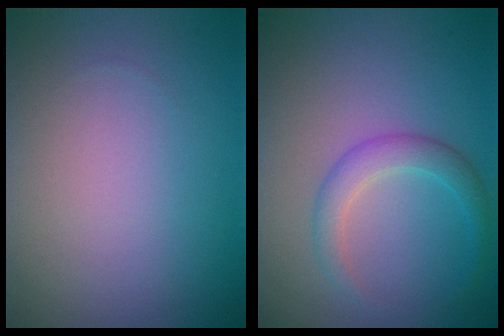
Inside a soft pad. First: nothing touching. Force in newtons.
{"total": 2.5, "press": 2.5, "slide": 0.0}